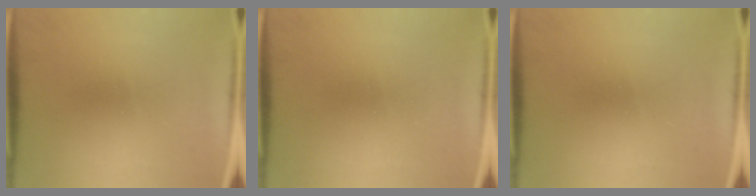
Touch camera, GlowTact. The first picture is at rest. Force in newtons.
{"total": 0.0}
{"total": 0.0}